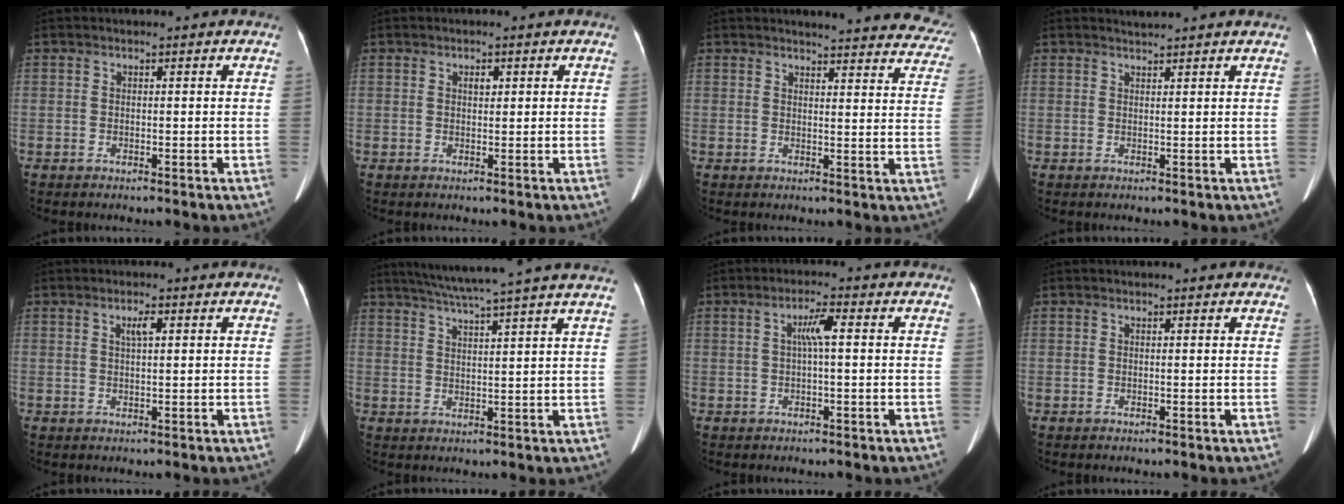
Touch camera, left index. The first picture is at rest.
{"total": 1.1, "force": [0.5, 0.6, 0.8], "torque": [-0.017, 0.000, 0.009]}
{"total": 20.7, "force": [19.6, 3.4, 5.5], "torque": [-0.047, -0.071, 0.202]}
{"total": 1.8, "force": [1.7, -0.6, 0.2], "torque": [-0.010, 0.004, 0.028]}
{"total": 2.1, "force": [0.8, 0.3, 1.9], "torque": [-0.039, 0.003, 0.016]}
{"total": 14.8, "force": [12.6, -1.6, 7.6], "torque": [-0.129, 0.007, 0.163]}
{"total": 3.4, "force": [0.5, 0.3, 3.3], "torque": [-0.067, 0.009, 0.009]}
{"total": 1.0, "force": [0.9, 0.2, 0.2], "torque": [-0.007, 0.002, 0.000]}